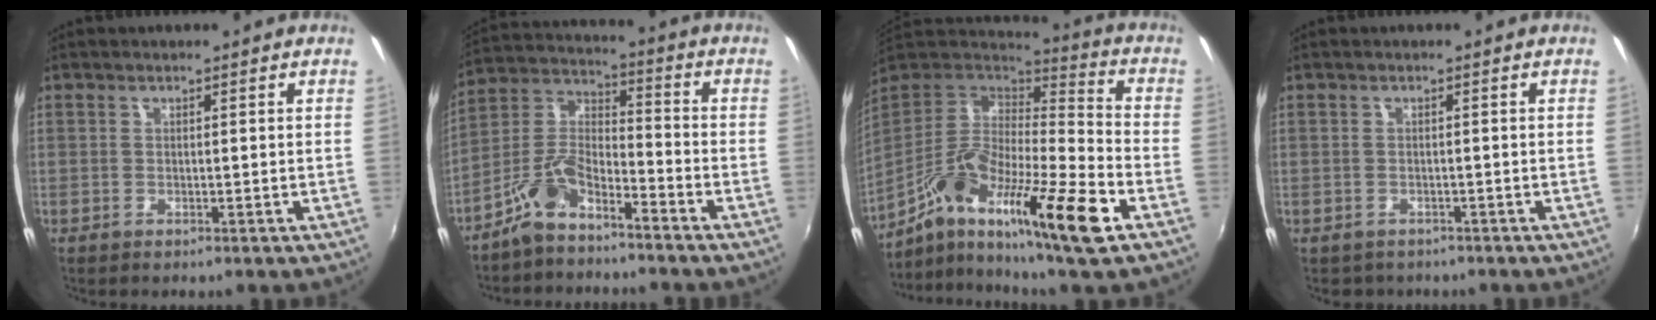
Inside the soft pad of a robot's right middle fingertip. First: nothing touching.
{"total": 8.3, "force": [-5.9, 2.8, 5.2], "torque": [-0.123, 0.022, -0.118]}
{"total": 21.7, "force": [-10.9, 3.1, 18.5], "torque": [-0.323, -0.026, -0.203]}
{"total": 2.1, "force": [-1.5, 1.4, 0.3], "torque": [-0.012, -0.006, -0.020]}